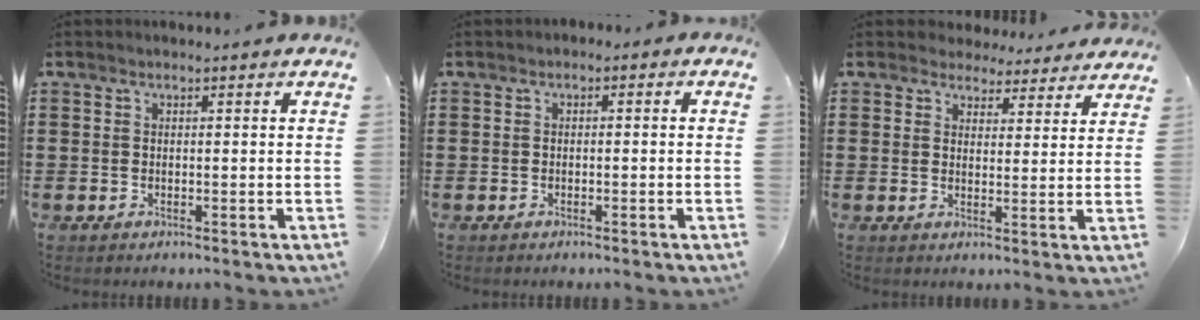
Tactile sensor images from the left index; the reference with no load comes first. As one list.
[{"total": 1.0, "force": [-1.0, 0.4, 0.0], "torque": [-0.005, 0.001, -0.021]}, {"total": 3.7, "force": [3.5, 1.3, 0.3], "torque": [-0.022, -0.010, 0.064]}]